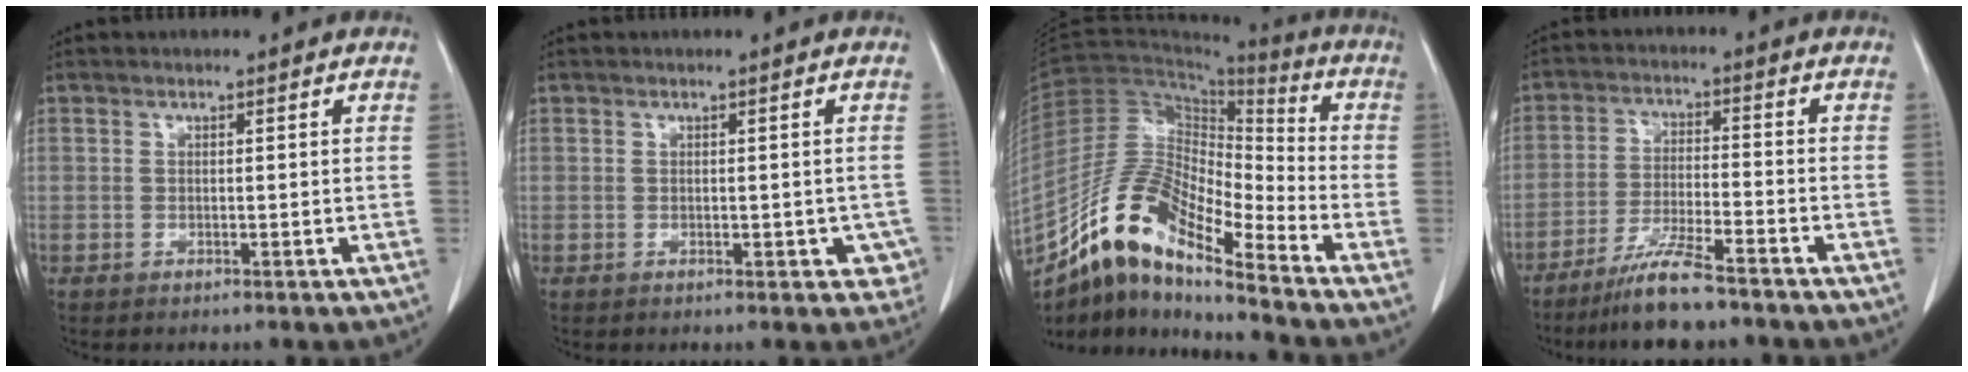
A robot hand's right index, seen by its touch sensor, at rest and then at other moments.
{"total": 3.5, "force": [-0.7, 2.2, 2.7], "torque": [-0.006, 0.007, -0.003]}
{"total": 14.2, "force": [-11.3, 2.9, 8.1], "torque": [-0.158, 0.030, -0.206]}
{"total": 8.2, "force": [-6.5, 0.3, 4.9], "torque": [-0.096, -0.025, -0.121]}